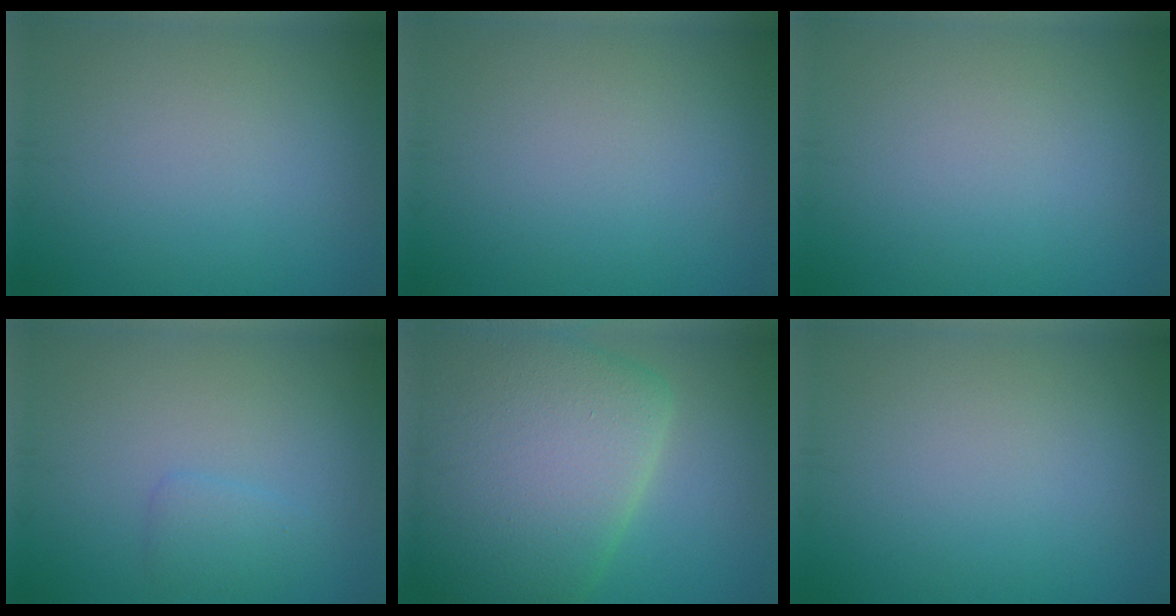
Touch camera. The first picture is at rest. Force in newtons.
{"total": 0.0}
{"total": 0.0}
{"total": 1.5, "press": 1.5, "slide": 0.1}
{"total": 12.6, "press": 12.6, "slide": 1.0}
{"total": 0.0}